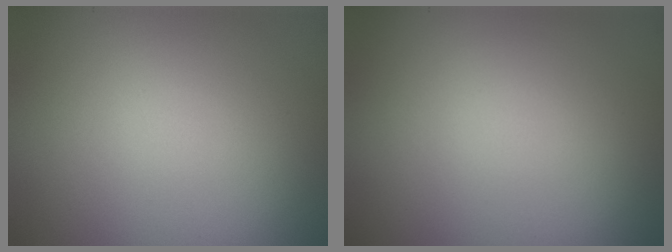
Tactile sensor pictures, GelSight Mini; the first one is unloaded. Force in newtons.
{"total": 0.0}